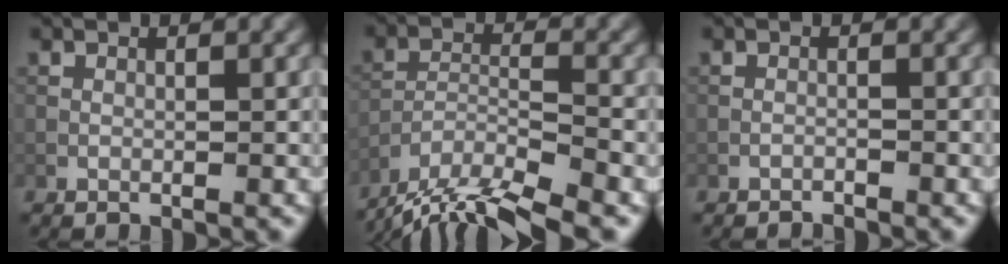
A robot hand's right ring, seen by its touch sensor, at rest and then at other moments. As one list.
[{"total": 9.7, "force": [-8.5, 1.9, 4.4], "torque": [-0.071, -0.012, -0.137]}, {"total": 1.0, "force": [-1.0, 0.0, 0.2], "torque": [-0.002, 0.002, -0.020]}]